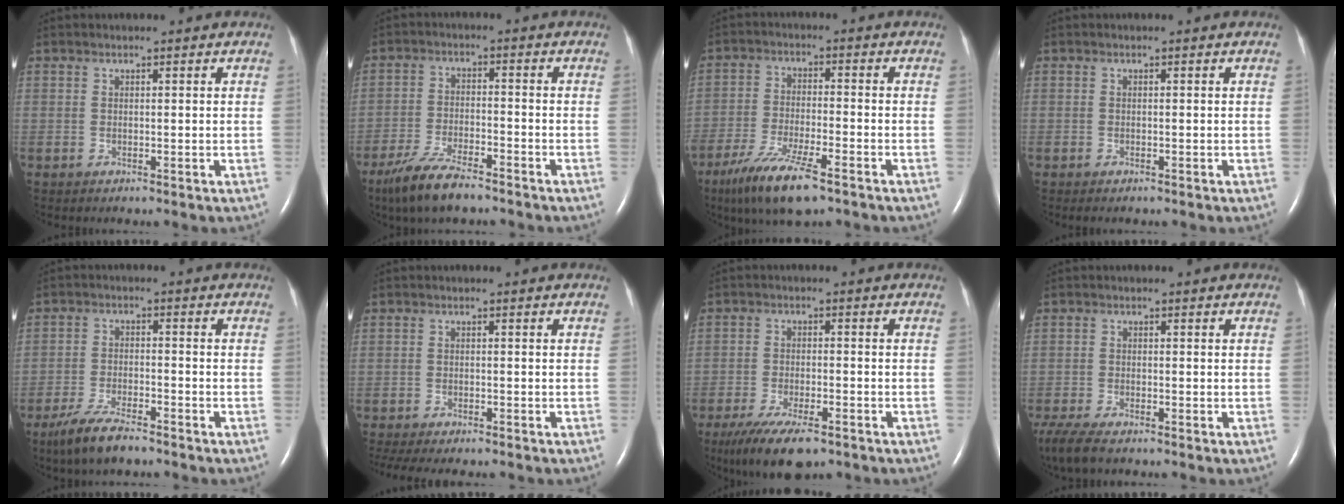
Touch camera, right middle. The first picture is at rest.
{"total": 8.2, "force": [-6.3, 1.6, 5.1], "torque": [-0.107, -0.019, -0.116]}
{"total": 10.1, "force": [-6.7, 1.7, 7.4], "torque": [-0.146, -0.024, -0.118]}
{"total": 0.5, "force": [-0.5, 0.1, 0.3], "torque": [-0.010, -0.003, -0.006]}
{"total": 6.8, "force": [-5.2, 1.2, 4.2], "torque": [-0.094, -0.016, -0.096]}
{"total": 11.7, "force": [-9.9, 2.9, 5.4], "torque": [-0.087, -0.011, -0.130]}
{"total": 9.9, "force": [-6.9, 2.9, 6.4], "torque": [-0.111, -0.017, -0.112]}
{"total": 7.3, "force": [-5.7, 1.8, 4.2], "torque": [-0.079, -0.018, -0.097]}